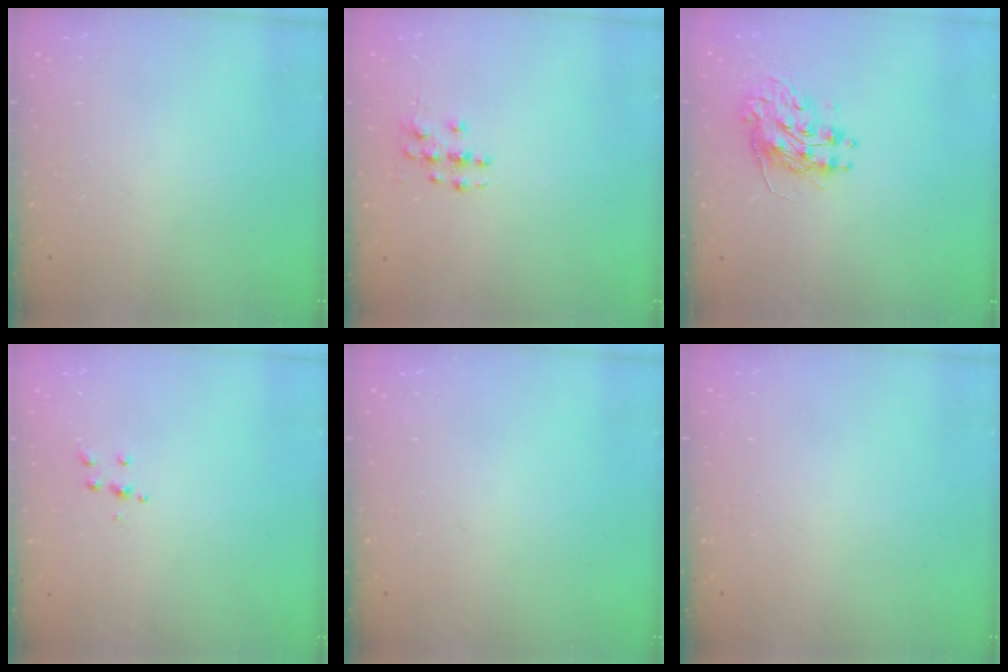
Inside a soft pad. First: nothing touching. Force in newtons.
{"total": 3.7, "press": 3.7, "slide": 0.1}
{"total": 9.2, "press": 9.2, "slide": 0.7}
{"total": 3.9, "press": 3.8, "slide": 0.4}
{"total": 0.0}
{"total": 0.0}